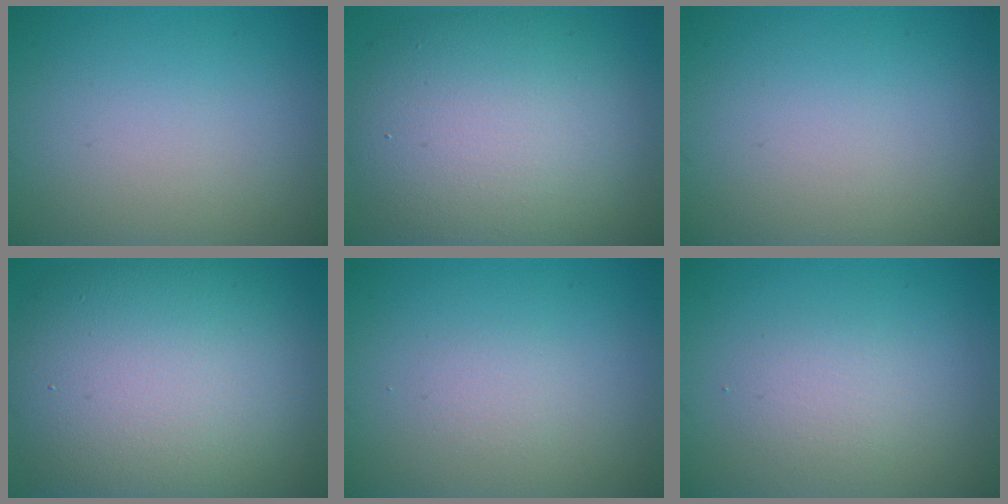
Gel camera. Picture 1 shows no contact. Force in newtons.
{"total": 11.2, "press": 11.1, "slide": 0.6}
{"total": 0.0}
{"total": 14.1, "press": 14.1, "slide": 1.0}
{"total": 2.6, "press": 2.6, "slide": 0.3}
{"total": 1.8, "press": 1.8, "slide": 0.0}